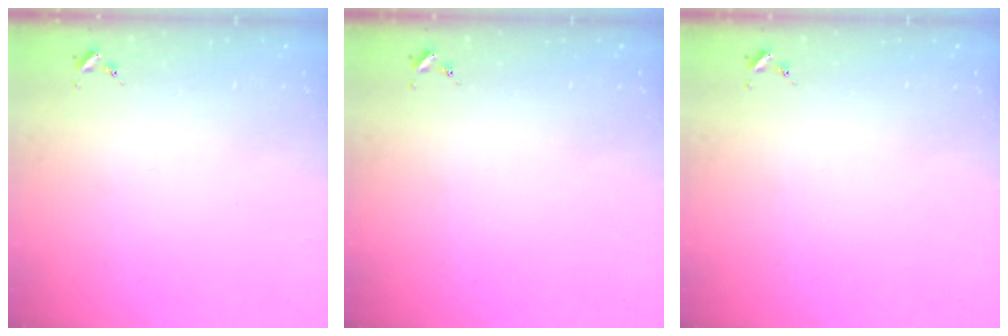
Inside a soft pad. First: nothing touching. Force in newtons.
{"total": 0.0}
{"total": 0.0}